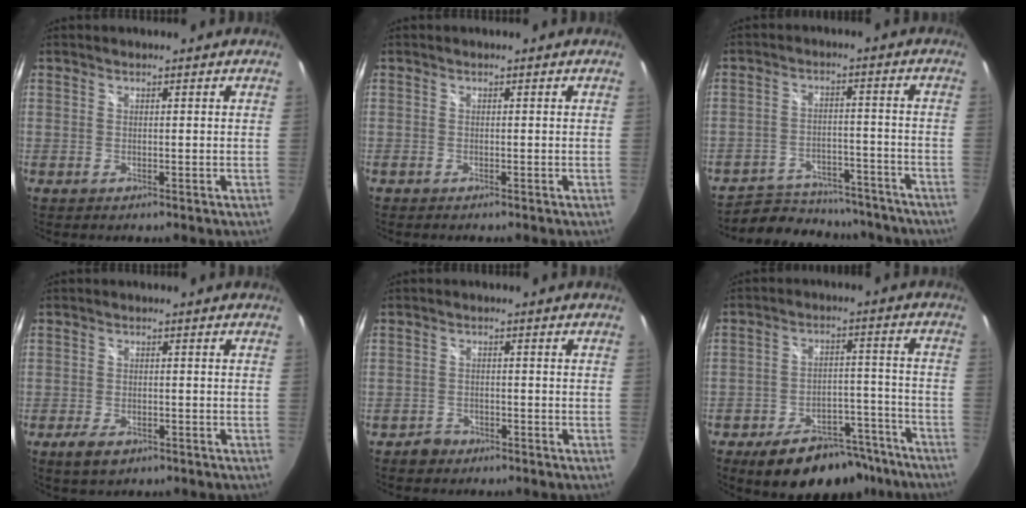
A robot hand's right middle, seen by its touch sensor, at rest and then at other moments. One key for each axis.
{"total": 0.6, "fx": -0.5, "fy": 0.2, "fz": 0.1, "tx": -0.003, "ty": -0.003, "tz": -0.012}
{"total": 19.0, "fx": -16.6, "fy": 6.9, "fz": 6.1, "tx": -0.128, "ty": 0.017, "tz": -0.212}
{"total": 4.2, "fx": -2.5, "fy": 2.1, "fz": 2.6, "tx": -0.062, "ty": -0.011, "tz": -0.043}
{"total": 2.5, "fx": -1.8, "fy": 1.7, "fz": 0.3, "tx": -0.009, "ty": 0.003, "tz": -0.029}
{"total": 15.7, "fx": -12.1, "fy": 7.4, "fz": 6.9, "tx": -0.123, "ty": 0.025, "tz": -0.154}